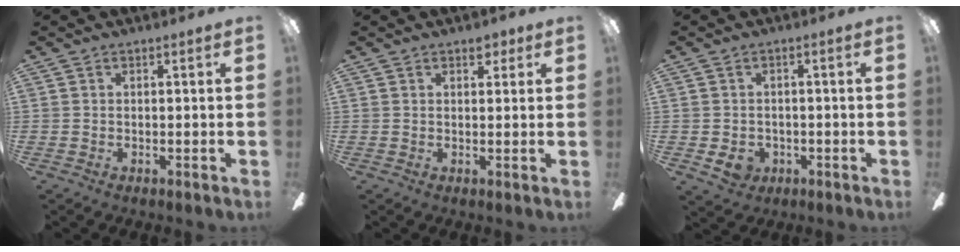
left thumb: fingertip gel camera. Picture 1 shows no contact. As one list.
[{"total": 3.0, "force": [2.0, 1.7, 1.4], "torque": [0.002, -0.008, 0.028]}, {"total": 3.7, "force": [-1.1, 3.0, 1.9], "torque": [-0.046, 0.003, -0.020]}]